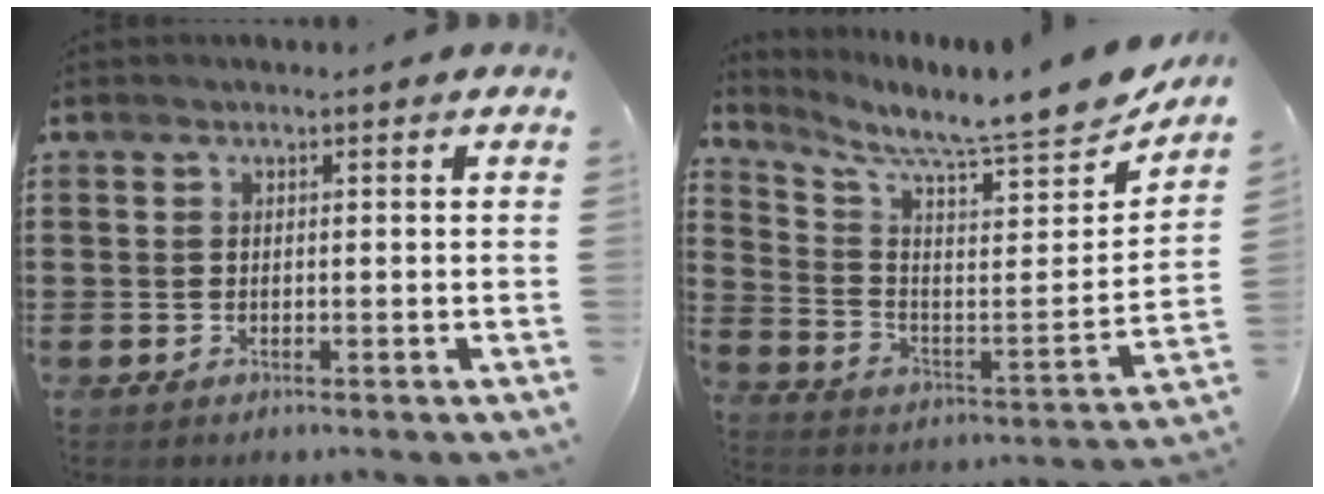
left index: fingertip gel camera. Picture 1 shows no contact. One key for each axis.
{"total": 7.4, "fx": 7.0, "fy": -0.1, "fz": 2.3, "tx": -0.067, "ty": -0.077, "tz": 0.109}